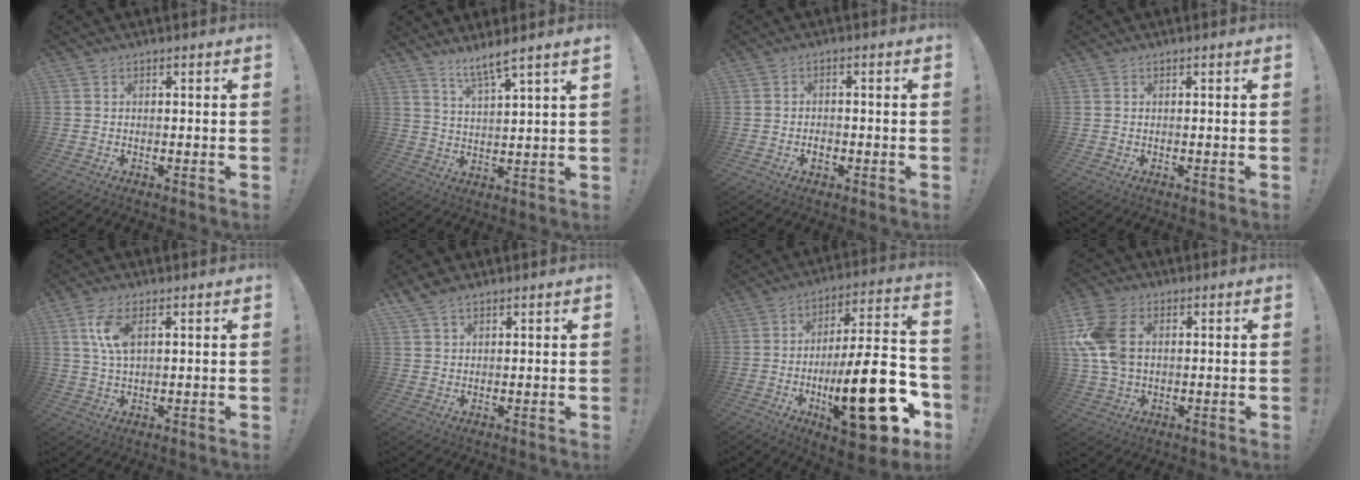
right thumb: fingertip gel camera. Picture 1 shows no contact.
{"total": 6.7, "force": [5.5, -0.3, 3.8], "torque": [-0.067, -0.032, 0.093]}
{"total": 2.4, "force": [-1.3, 1.6, 1.3], "torque": [-0.016, 0.003, -0.023]}
{"total": 0.0}
{"total": 7.4, "force": [2.5, 3.1, 6.2], "torque": [-0.137, 0.000, 0.042]}
{"total": 3.8, "force": [2.9, 1.7, 1.8], "torque": [-0.033, -0.009, 0.057]}
{"total": 27.8, "force": [-8.6, 9.5, 24.7], "torque": [-0.382, 0.040, -0.130]}
{"total": 13.8, "force": [2.5, 9.2, 10.0], "torque": [-0.216, 0.003, 0.049]}